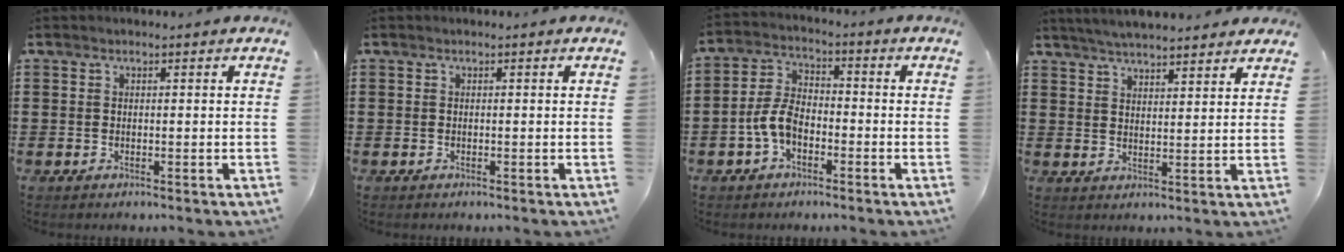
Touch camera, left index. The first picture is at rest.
{"total": 0.0}
{"total": 5.6, "force": [-2.6, 3.2, 3.8], "torque": [-0.102, 0.003, -0.058]}
{"total": 4.3, "force": [4.3, 0.0, 0.8], "torque": [-0.029, -0.013, 0.077]}